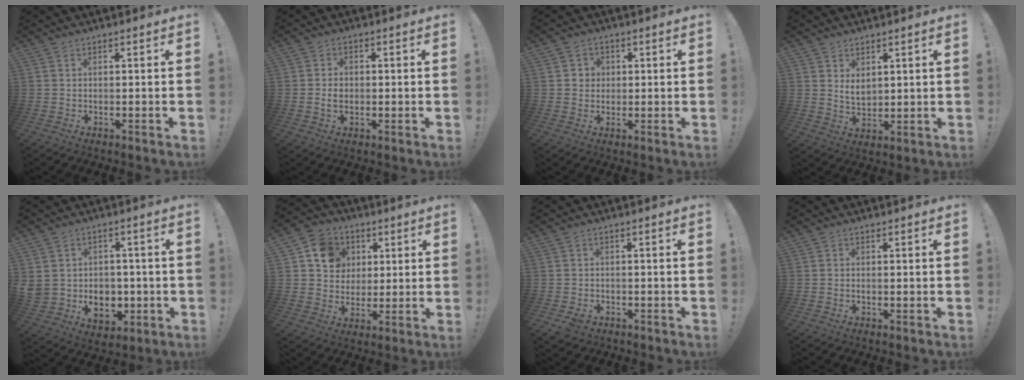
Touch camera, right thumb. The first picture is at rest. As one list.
[{"total": 3.2, "force": [-0.5, 2.3, 2.2], "torque": [-0.029, 0.000, -0.013]}, {"total": 3.7, "force": [0.5, 3.6, 0.7], "torque": [-0.007, 0.003, 0.008]}, {"total": 4.7, "force": [2.8, 2.9, 2.5], "torque": [-0.035, -0.017, 0.051]}, {"total": 9.5, "force": [-1.1, 8.3, 4.5], "torque": [-0.074, -0.004, -0.010]}, {"total": 11.9, "force": [3.7, 10.5, 4.3], "torque": [-0.054, -0.007, 0.075]}, {"total": 2.6, "force": [-1.3, 1.9, 1.2], "torque": [-0.021, 0.008, -0.020]}, {"total": 0.0}]